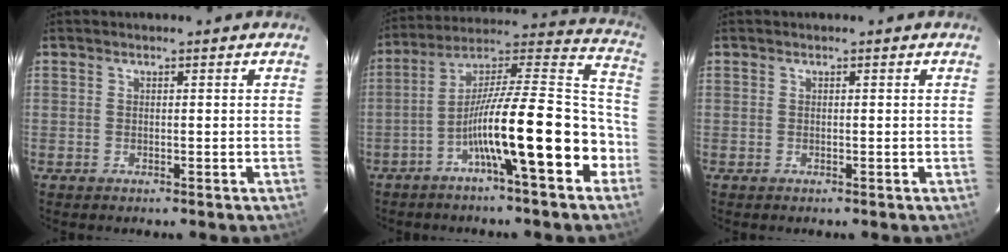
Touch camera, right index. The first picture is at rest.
{"total": 18.9, "force": [-7.2, 1.9, 17.4], "torque": [-0.272, 0.022, -0.120]}
{"total": 0.0}